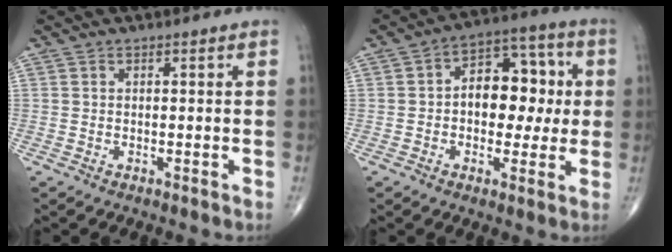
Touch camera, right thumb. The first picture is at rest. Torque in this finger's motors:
{"motor_torque": [-0.08, 0.48, 0.94, 0.19, 0.22]}